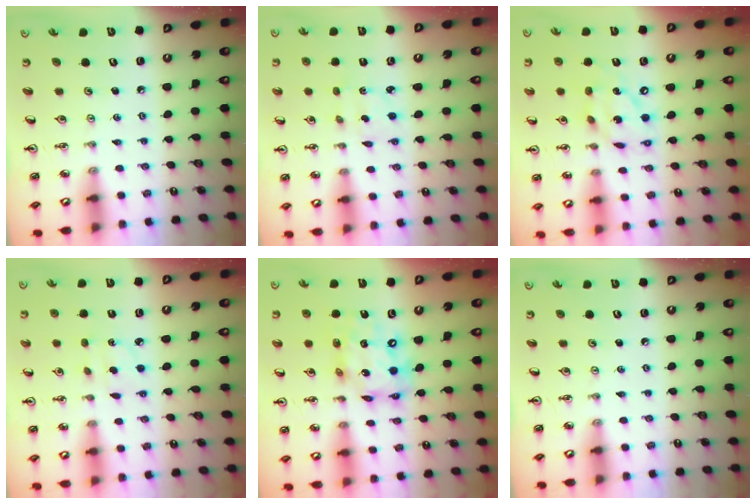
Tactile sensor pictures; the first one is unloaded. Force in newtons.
{"total": 2.1, "press": 2.1, "slide": 0.6}
{"total": 12.7, "press": 12.7, "slide": 1.5}
{"total": 3.2, "press": 3.1, "slide": 0.8}
{"total": 13.6, "press": 13.6, "slide": 0.9}
{"total": 0.0}